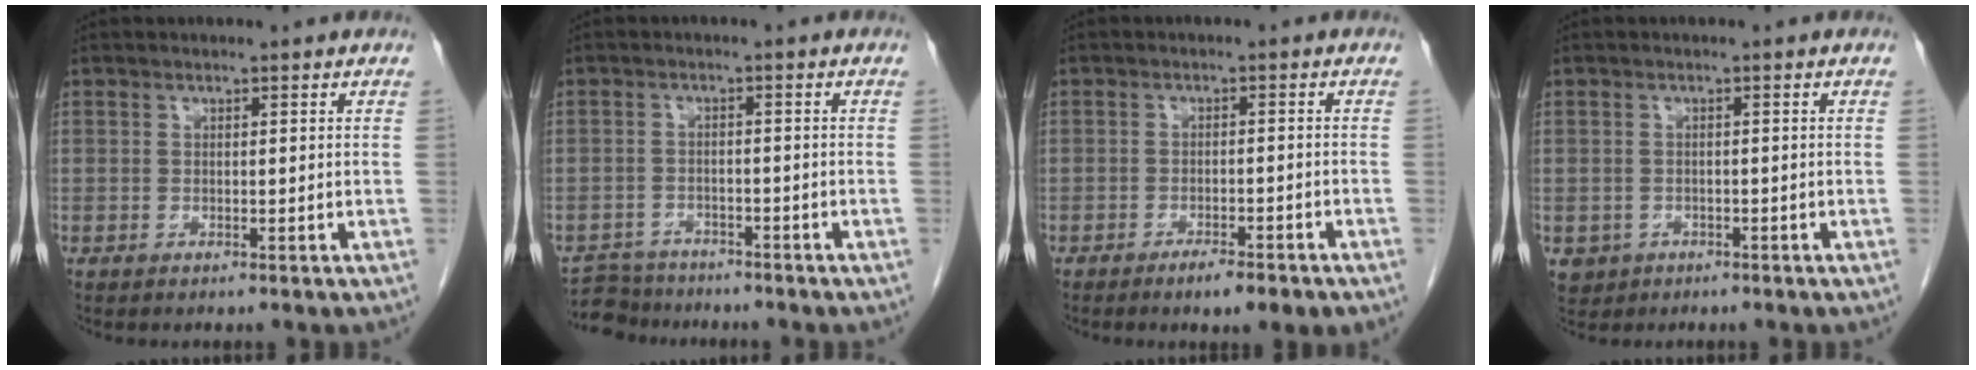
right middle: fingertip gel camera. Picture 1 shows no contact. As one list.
[{"total": 5.2, "force": [-4.9, 1.7, -0.3], "torque": [0.008, -0.005, -0.085]}, {"total": 3.8, "force": [-2.6, 0.5, 2.7], "torque": [-0.039, -0.003, -0.036]}, {"total": 3.0, "force": [-1.4, 2.6, 0.4], "torque": [-0.007, 0.004, -0.020]}]